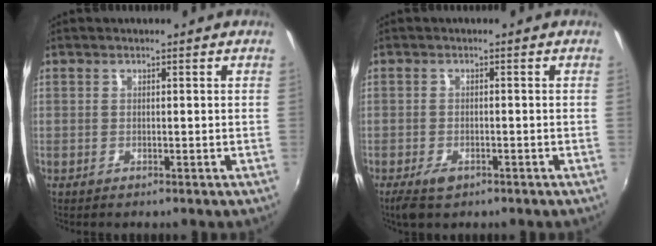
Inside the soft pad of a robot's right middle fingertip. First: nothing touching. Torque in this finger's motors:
{"motor_torque": [0.47, -0.41, 0.14, 0.05]}